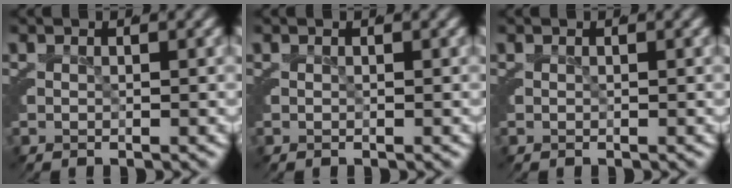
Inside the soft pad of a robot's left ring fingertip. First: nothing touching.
{"total": 0.0}
{"total": 0.0}